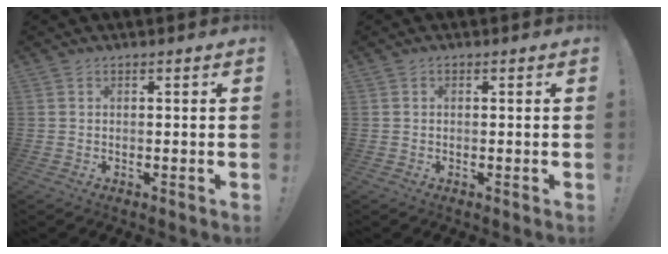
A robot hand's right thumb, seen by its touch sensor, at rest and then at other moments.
{"total": 0.0}